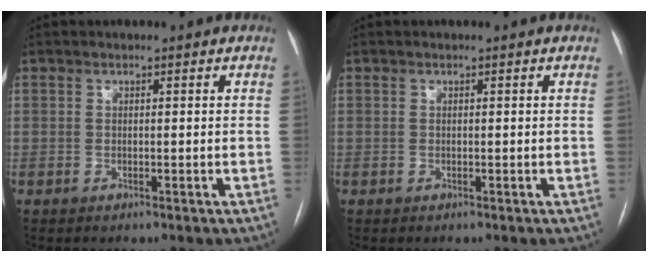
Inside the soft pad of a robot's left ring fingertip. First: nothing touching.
{"total": 0.0}